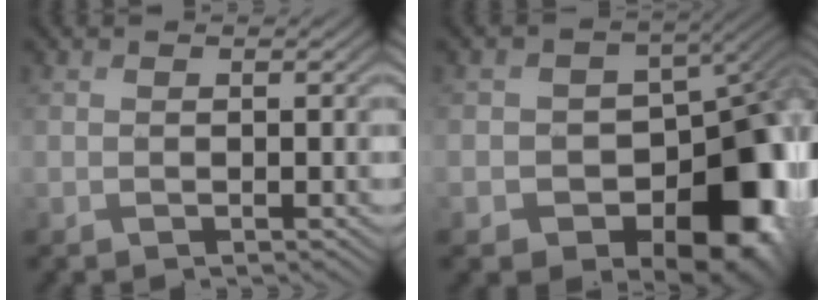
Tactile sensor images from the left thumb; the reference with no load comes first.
{"total": 15.3, "force": [-5.4, 11.2, 8.9], "torque": [-0.107, -0.028, -0.076]}